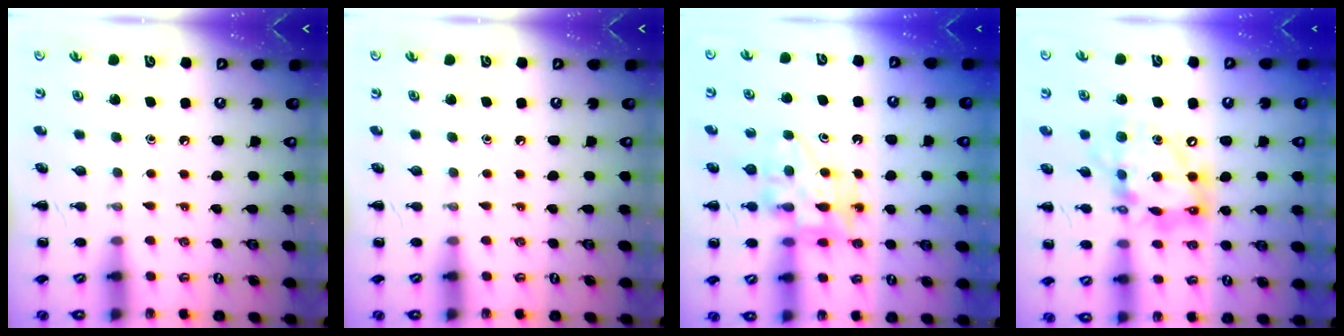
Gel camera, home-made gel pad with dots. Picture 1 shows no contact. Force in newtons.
{"total": 0.0}
{"total": 11.5, "press": 11.0, "slide": 3.4}
{"total": 14.0, "press": 13.6, "slide": 3.6}